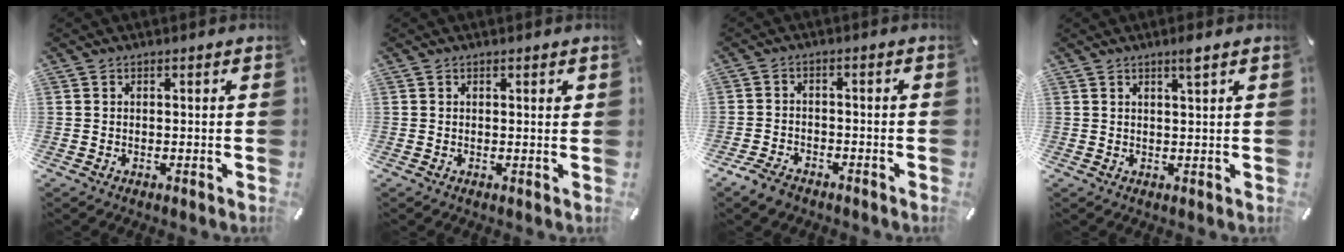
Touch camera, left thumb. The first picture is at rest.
{"total": 0.5, "force": [0.3, 0.2, 0.4], "torque": [0.001, -0.002, 0.004]}
{"total": 4.5, "force": [-3.6, 2.3, 1.5], "torque": [-0.041, 0.016, -0.073]}
{"total": 2.5, "force": [1.7, 0.0, 1.8], "torque": [-0.030, -0.005, 0.028]}